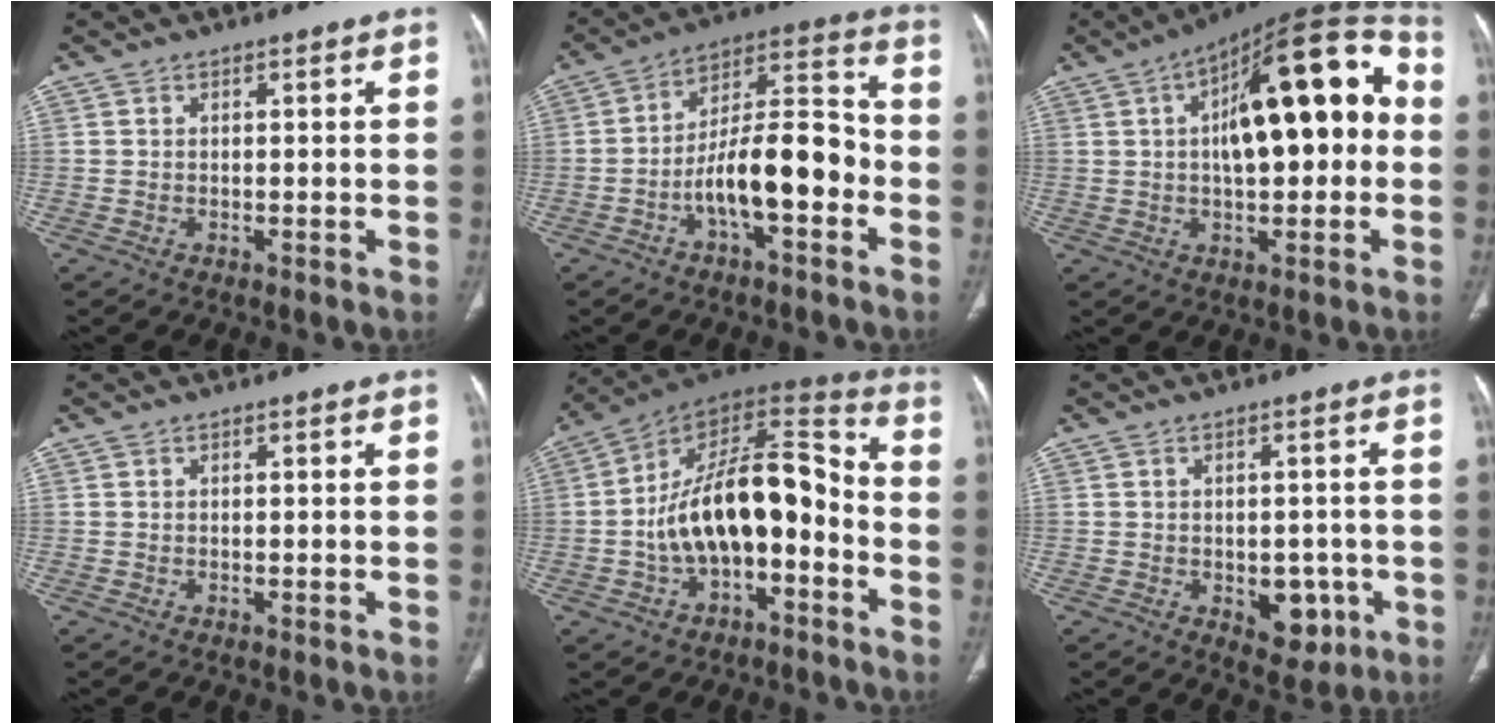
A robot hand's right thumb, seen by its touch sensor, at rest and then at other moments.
{"total": 15.0, "force": [-4.7, 6.0, 13.0], "torque": [-0.203, 0.054, -0.080]}
{"total": 21.8, "force": [2.2, 9.1, 19.7], "torque": [-0.259, 0.041, 0.020]}
{"total": 0.0}
{"total": 19.5, "force": [-4.2, 10.2, 16.1], "torque": [-0.250, 0.072, -0.070]}
{"total": 6.8, "force": [-2.1, 4.4, 4.8], "torque": [-0.030, 0.004, -0.015]}